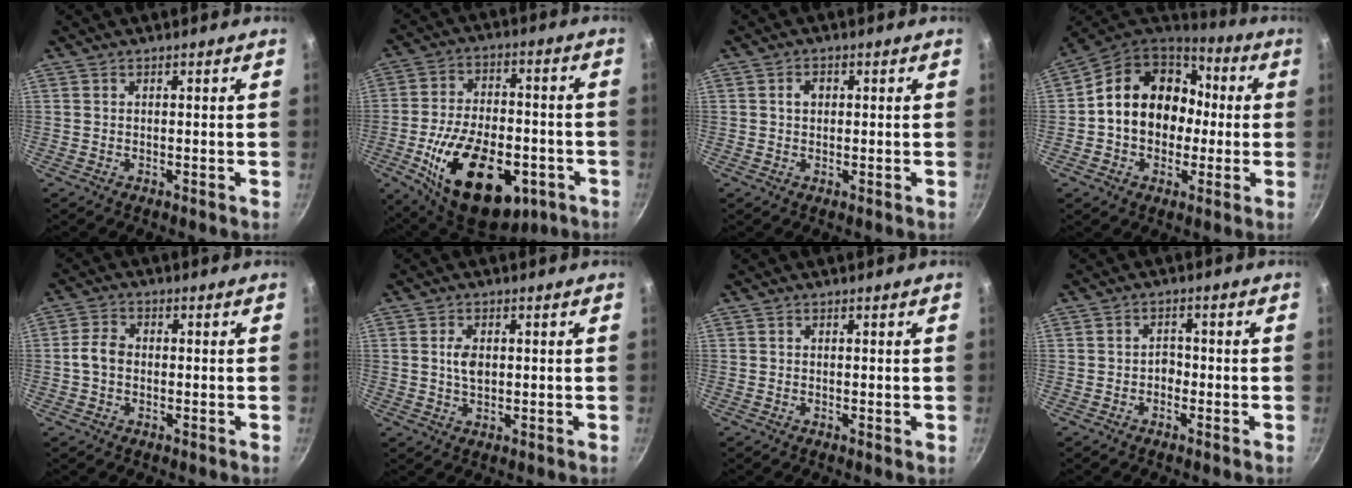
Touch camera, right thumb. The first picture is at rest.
{"total": 24.3, "force": [-8.4, 13.7, 18.1], "torque": [-0.279, 0.023, -0.120]}
{"total": 2.2, "force": [0.4, 1.7, 1.3], "torque": [-0.010, 0.006, 0.004]}
{"total": 18.2, "force": [0.7, 14.8, 10.6], "torque": [-0.143, 0.043, 0.003]}
{"total": 4.1, "force": [-0.5, 3.1, 2.6], "torque": [-0.046, 0.017, -0.017]}
{"total": 3.8, "force": [0.5, 2.4, 2.9], "torque": [-0.045, 0.001, 0.008]}
{"total": 0.0}
{"total": 2.1, "force": [-1.0, 1.6, 1.0], "torque": [0.001, 0.015, -0.019]}